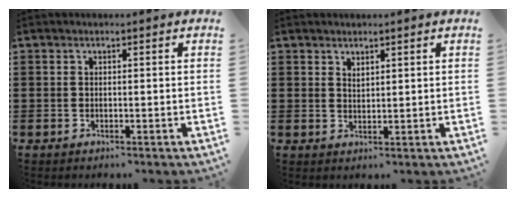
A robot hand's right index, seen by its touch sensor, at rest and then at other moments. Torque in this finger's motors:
{"motor_torque": [-0.25, 0.27, -0.06, 0.00]}